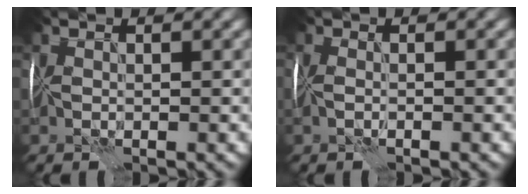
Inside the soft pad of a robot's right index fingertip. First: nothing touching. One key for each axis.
{"total": 0.8, "fx": -0.2, "fy": 0.1, "fz": 0.7, "tx": -0.014, "ty": -0.002, "tz": -0.008}